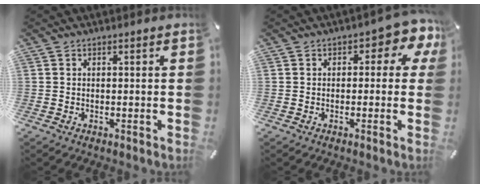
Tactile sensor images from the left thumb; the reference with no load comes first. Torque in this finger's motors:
{"motor_torque": [0.37, 0.27, 0.43, 0.16, 0.06]}